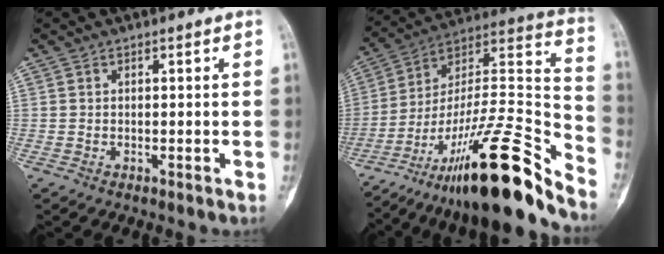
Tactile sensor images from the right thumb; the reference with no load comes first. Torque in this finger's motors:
{"motor_torque": [3.60, 1.02, 1.06, -1.71, 0.67]}